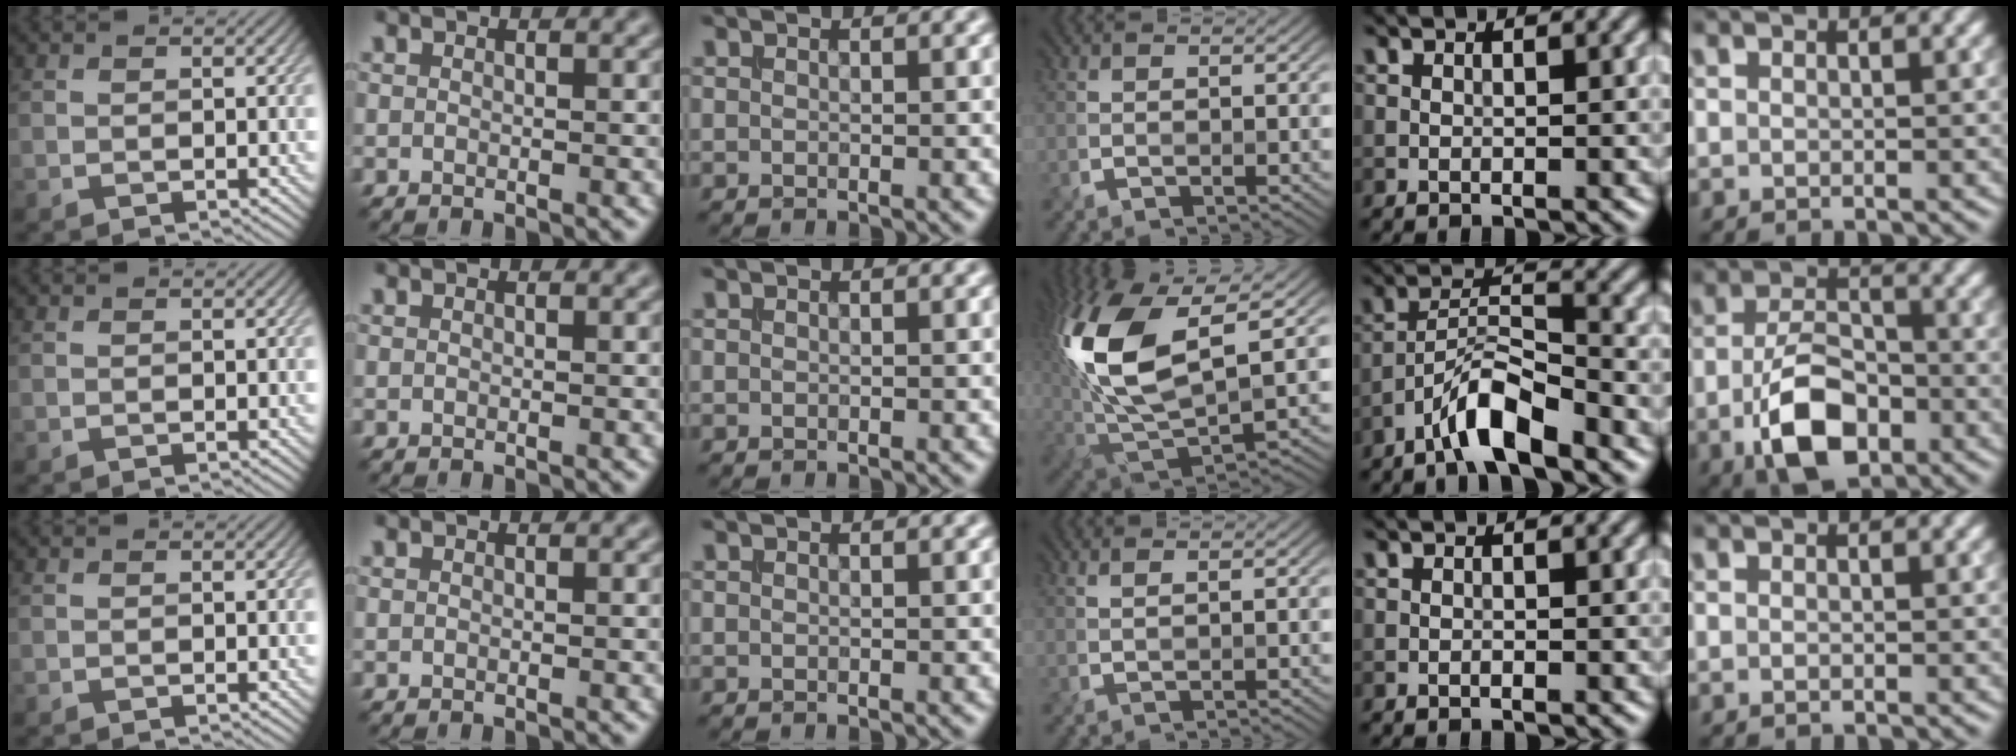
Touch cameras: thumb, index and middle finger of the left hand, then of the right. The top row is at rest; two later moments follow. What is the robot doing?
{"motion": "insert", "object": "bucket"}